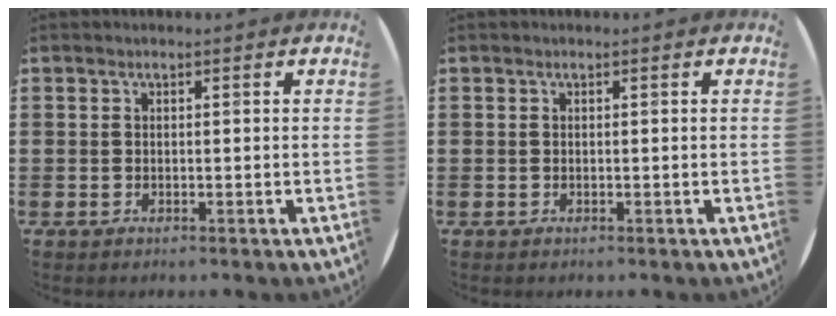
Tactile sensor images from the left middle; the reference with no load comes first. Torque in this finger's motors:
{"motor_torque": [-0.01, 0.01, 0.00, 0.00]}